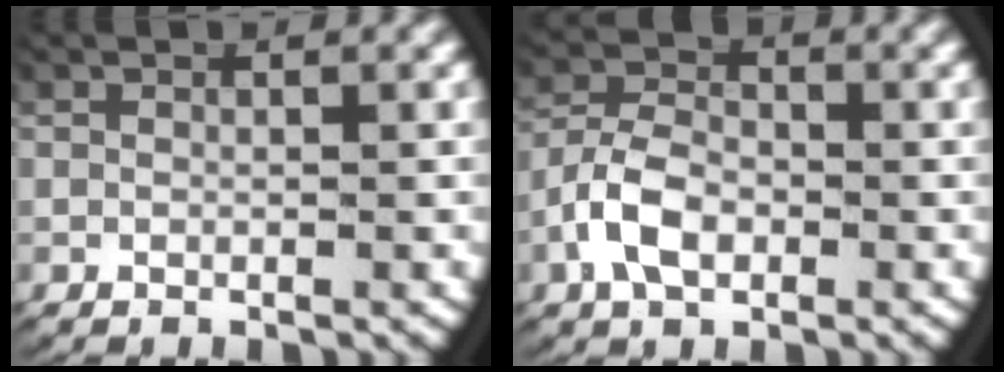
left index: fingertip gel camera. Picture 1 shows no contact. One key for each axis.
{"total": 4.5, "fx": -1.5, "fy": 3.1, "fz": 2.8, "tx": -0.063, "ty": -0.009, "tz": -0.023}